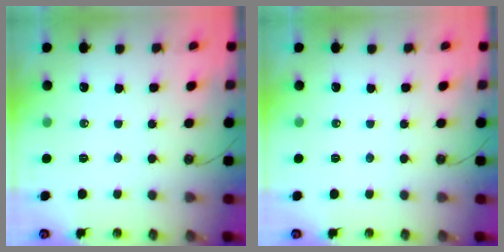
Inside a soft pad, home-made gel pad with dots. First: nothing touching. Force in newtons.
{"total": 0.0}